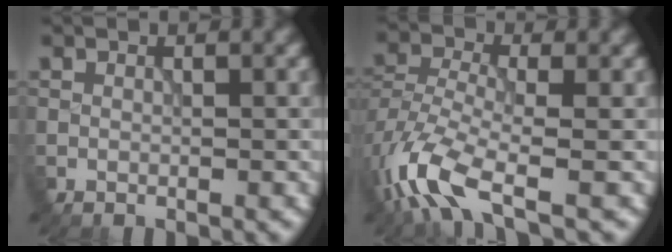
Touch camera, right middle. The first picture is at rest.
{"total": 7.5, "force": [-4.5, 2.8, 5.3], "torque": [-0.124, -0.010, -0.100]}